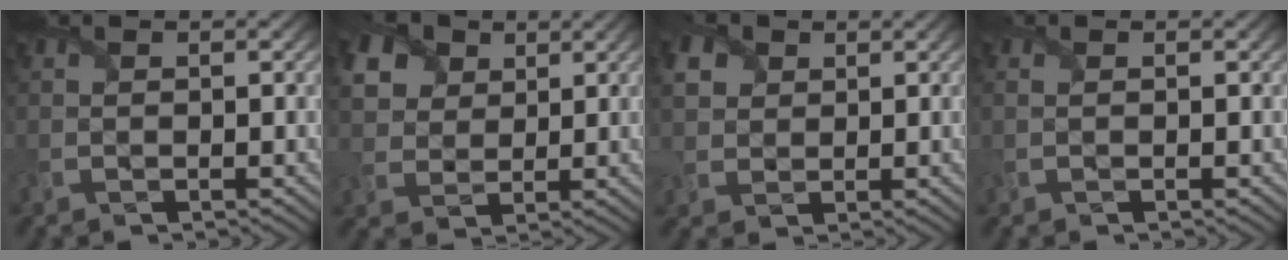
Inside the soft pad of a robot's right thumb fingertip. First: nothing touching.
{"total": 8.4, "force": [4.1, 6.1, 4.1], "torque": [-0.146, 0.022, 0.072]}
{"total": 4.3, "force": [1.9, 3.4, 1.8], "torque": [-0.070, 0.009, 0.031]}
{"total": 0.9, "force": [0.0, 0.5, 0.7], "torque": [-0.019, 0.001, 0.005]}